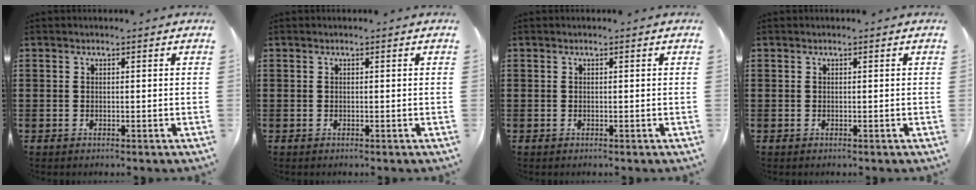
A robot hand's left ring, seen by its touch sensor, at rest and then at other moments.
{"total": 0.0}
{"total": 0.0}
{"total": 0.0}